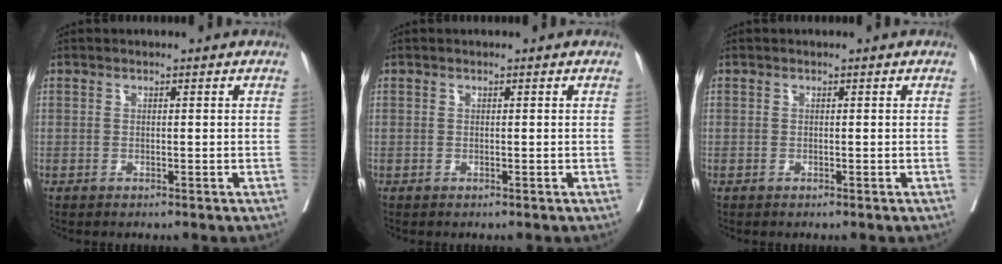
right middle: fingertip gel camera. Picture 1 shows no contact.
{"total": 0.0}
{"total": 0.0}